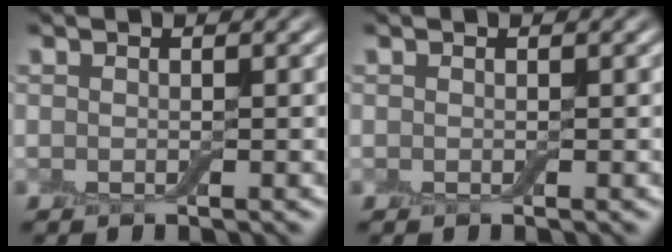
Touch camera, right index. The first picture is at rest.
{"total": 0.0}